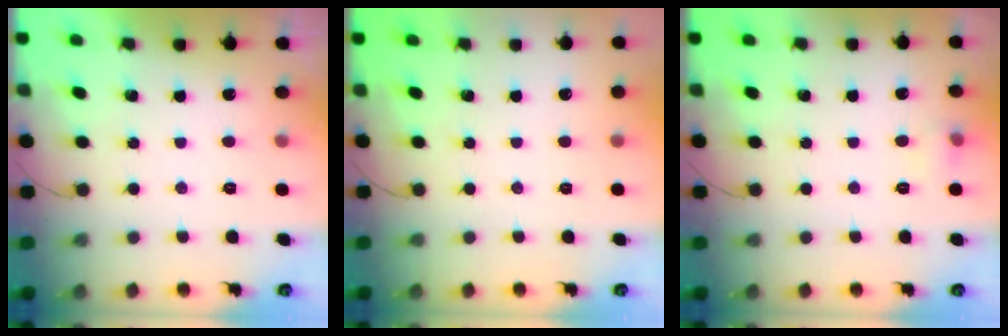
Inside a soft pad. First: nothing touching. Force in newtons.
{"total": 0.0}
{"total": 4.5, "press": 4.2, "slide": 1.6}